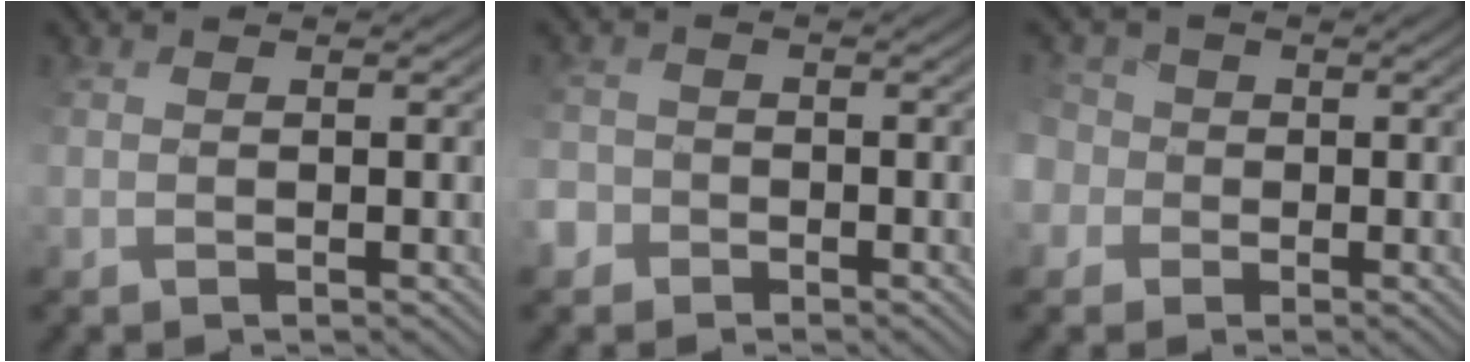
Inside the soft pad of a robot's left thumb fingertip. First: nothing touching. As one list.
[{"total": 2.3, "force": [-1.5, 1.8, 0.1], "torque": [-0.012, 0.004, -0.038]}, {"total": 5.2, "force": [-0.4, 4.9, 1.6], "torque": [-0.071, 0.006, -0.028]}]